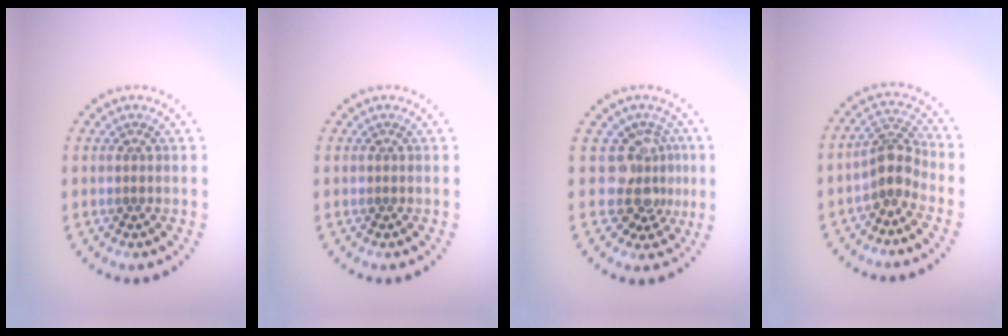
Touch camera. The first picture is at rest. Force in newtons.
{"total": 0.0}
{"total": 3.8, "press": 2.8, "slide": 2.6}
{"total": 2.9, "press": 2.3, "slide": 1.8}